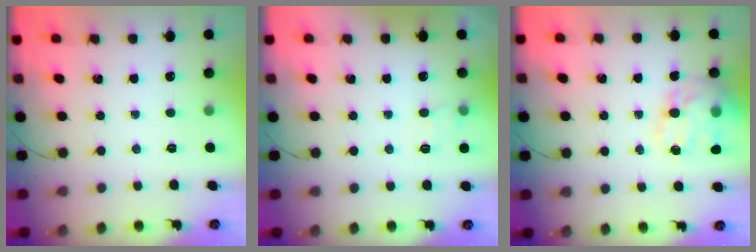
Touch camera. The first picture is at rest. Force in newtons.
{"total": 7.4, "press": 7.2, "slide": 1.5}
{"total": 17.8, "press": 17.4, "slide": 3.9}